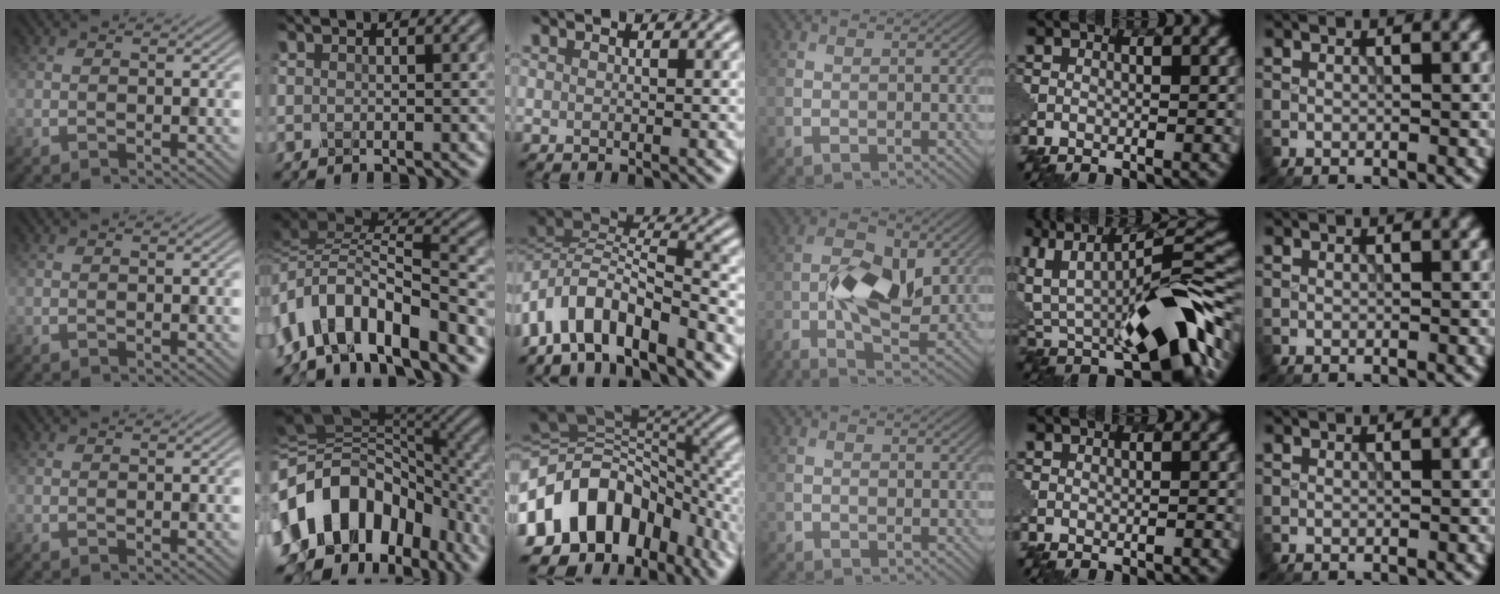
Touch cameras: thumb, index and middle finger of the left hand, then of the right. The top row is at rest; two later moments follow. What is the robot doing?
{"motion": "insert", "object": "pin"}